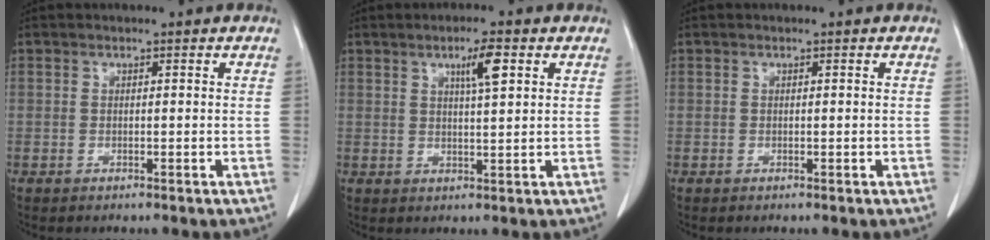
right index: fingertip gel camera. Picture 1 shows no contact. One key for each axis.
{"total": 4.5, "fx": 2.1, "fy": 0.5, "fz": 4.0, "tx": -0.064, "ty": 0.000, "tz": 0.034}
{"total": 0.0}